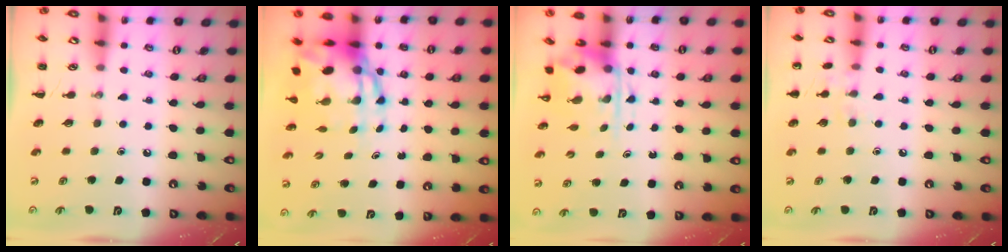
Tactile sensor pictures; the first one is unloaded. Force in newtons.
{"total": 10.2, "press": 9.8, "slide": 2.8}
{"total": 3.8, "press": 3.7, "slide": 0.9}
{"total": 6.5, "press": 6.2, "slide": 2.1}